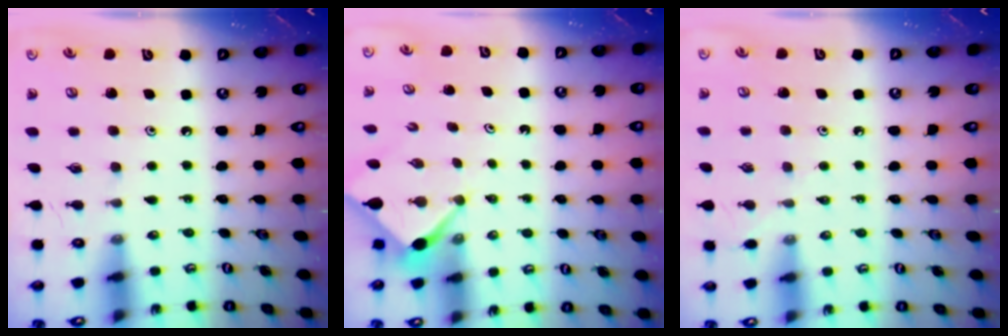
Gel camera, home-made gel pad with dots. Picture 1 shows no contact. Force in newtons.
{"total": 2.5, "press": 2.5, "slide": 0.3}
{"total": 1.8, "press": 1.7, "slide": 0.4}